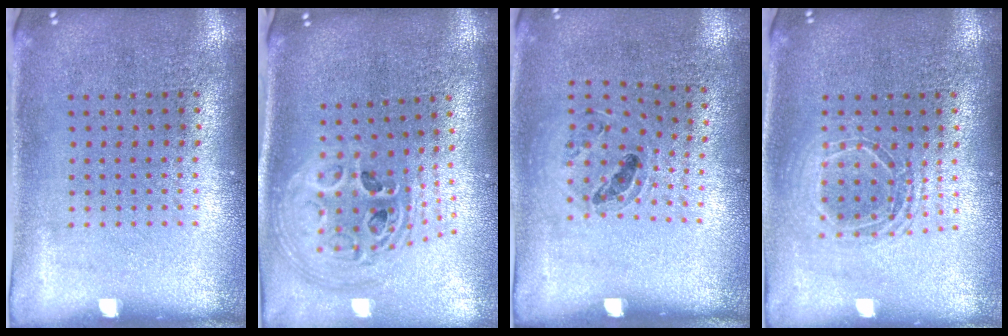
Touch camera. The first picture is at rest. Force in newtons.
{"total": 2.6, "press": 1.9, "slide": 1.8}
{"total": 0.9, "press": 0.8, "slide": 0.4}
{"total": 1.6, "press": 1.4, "slide": 0.8}